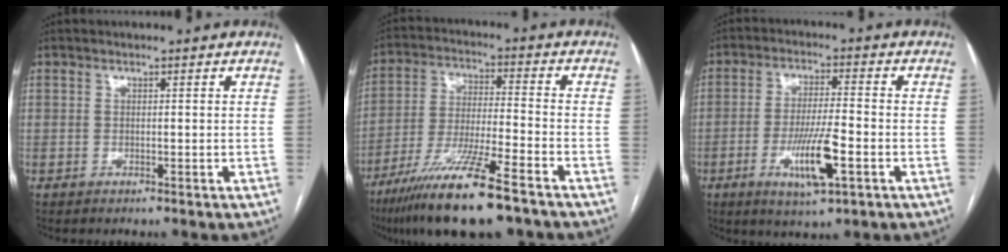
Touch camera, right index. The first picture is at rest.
{"total": 15.5, "force": [-10.6, 1.0, 11.4], "torque": [-0.224, -0.046, -0.190]}
{"total": 9.3, "force": [-3.4, 1.1, 8.5], "torque": [-0.160, -0.013, -0.058]}